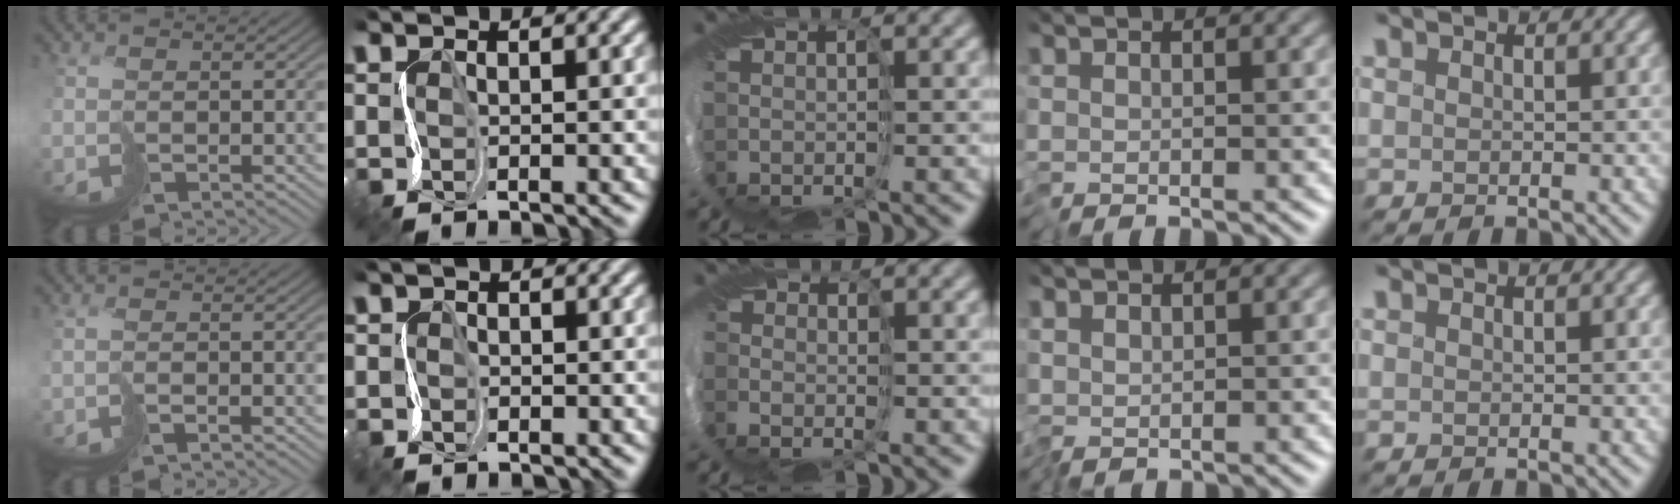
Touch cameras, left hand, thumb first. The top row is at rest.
{"thumb": {"total": 1.6, "force": [-1.0, 0.3, 1.2], "torque": [-0.029, 0.000, -0.025]}, "index": {"total": 1.4, "force": [-1.1, -0.1, -0.9], "torque": [0.002, -0.003, -0.013]}, "middle": {"total": 1.7, "force": [-1.0, 1.3, 0.2], "torque": [-0.007, -0.014, -0.019]}, "ring": {"total": 0.7, "force": [0.2, 0.5, 0.4], "torque": [-0.012, -0.002, 0.003]}}